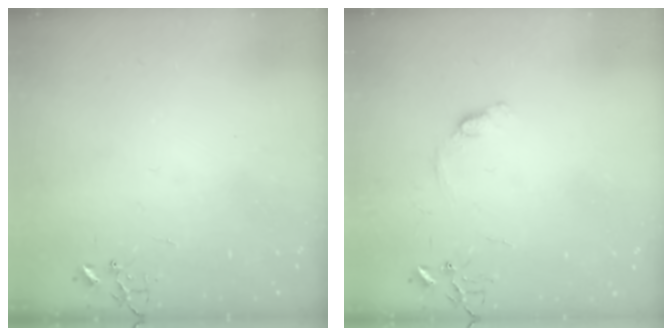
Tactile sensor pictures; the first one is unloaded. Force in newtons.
{"total": 7.3, "press": 7.3, "slide": 0.7}